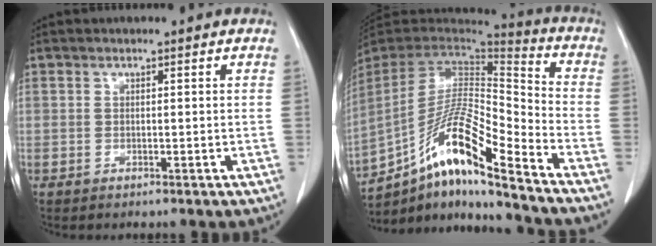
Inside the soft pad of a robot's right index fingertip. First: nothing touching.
{"total": 16.8, "force": [-11.5, 0.8, 12.2], "torque": [-0.231, 0.007, -0.204]}